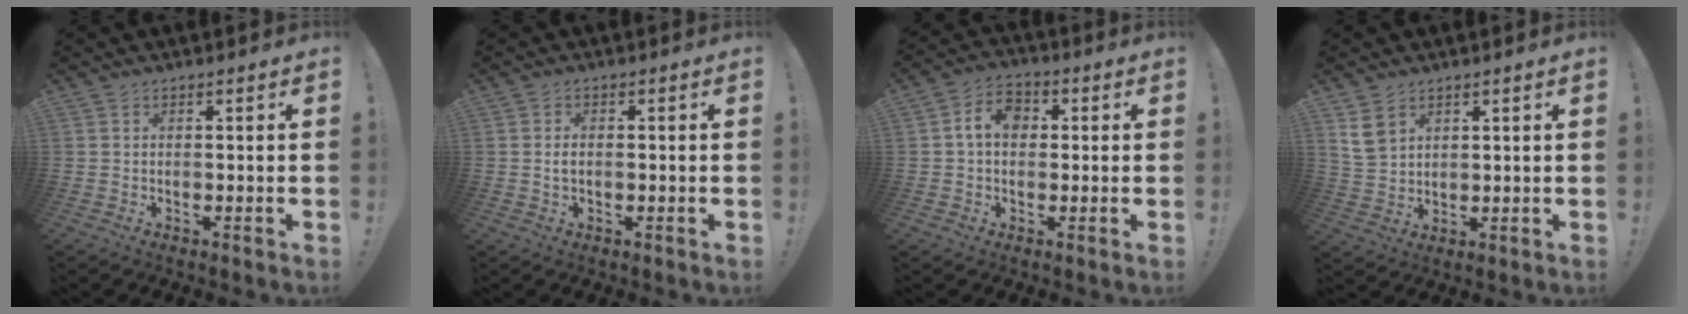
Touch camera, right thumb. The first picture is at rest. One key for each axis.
{"total": 1.8, "fx": 0.0, "fy": 1.1, "fz": 1.5, "tx": -0.021, "ty": 0.002, "tz": -0.002}
{"total": 8.0, "fx": 1.2, "fy": 5.9, "fz": 5.3, "tx": -0.087, "ty": 0.014, "tz": 0.022}
{"total": 6.5, "fx": 3.8, "fy": 4.5, "fz": 2.8, "tx": -0.041, "ty": -0.014, "tz": 0.075}